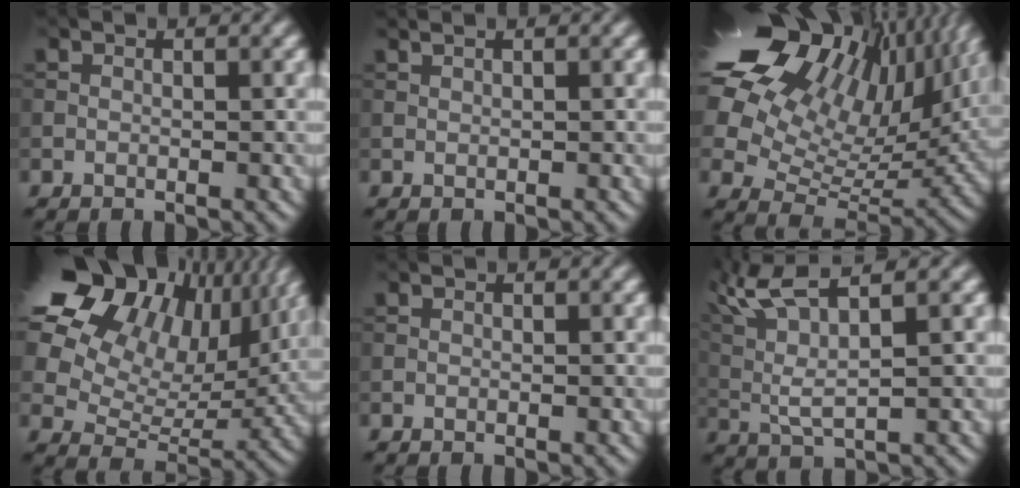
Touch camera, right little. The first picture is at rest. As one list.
[{"total": 1.6, "force": [1.1, 0.6, 1.0], "torque": [-0.013, 0.020, 0.006]}, {"total": 17.7, "force": [8.7, 10.3, 11.5], "torque": [-0.233, 0.058, 0.157]}, {"total": 17.6, "force": [9.9, 10.6, 9.9], "torque": [-0.206, 0.064, 0.175]}, {"total": 0.0}, {"total": 5.4, "force": [3.2, 0.8, 4.3], "torque": [-0.112, 0.020, 0.081]}]